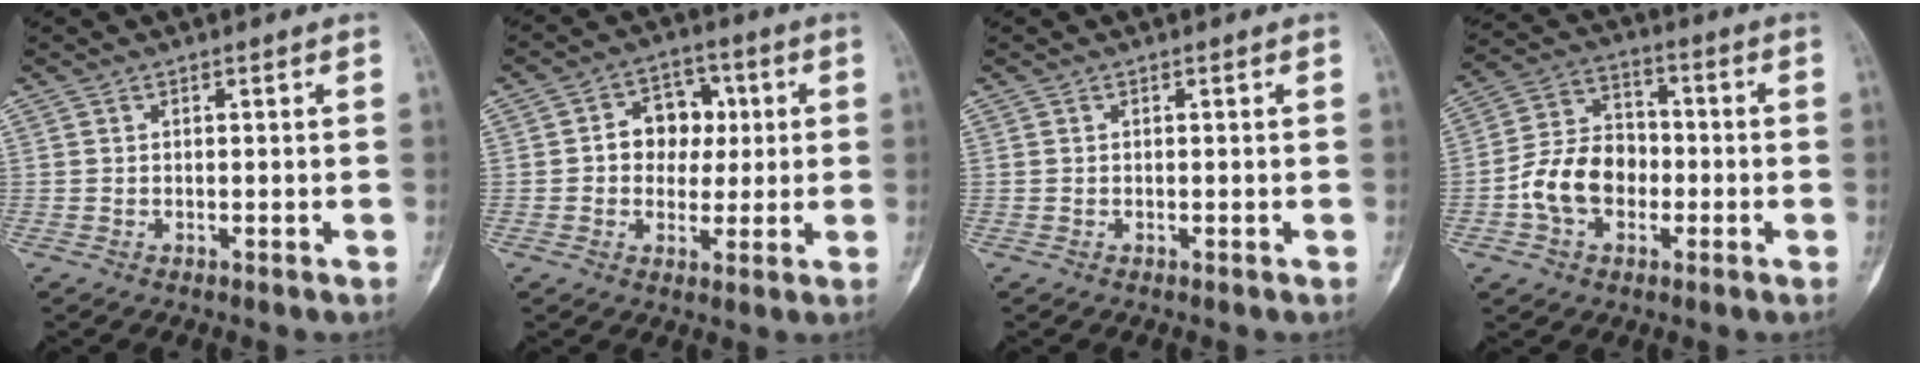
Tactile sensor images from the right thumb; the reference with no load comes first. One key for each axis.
{"total": 9.0, "fx": 1.0, "fy": 7.0, "fz": 5.4, "tx": -0.032, "ty": 0.014, "tz": 0.011}
{"total": 0.0}
{"total": 11.5, "fx": -2.7, "fy": 8.5, "fz": 7.2, "tx": -0.114, "ty": 0.036, "tz": -0.055}